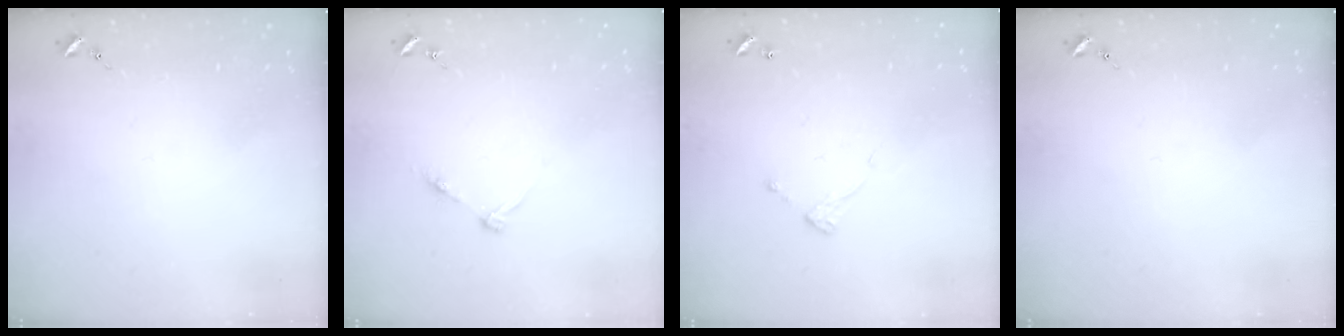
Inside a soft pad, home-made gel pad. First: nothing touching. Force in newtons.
{"total": 4.6, "press": 4.6, "slide": 0.5}
{"total": 5.3, "press": 5.3, "slide": 0.2}
{"total": 0.0}